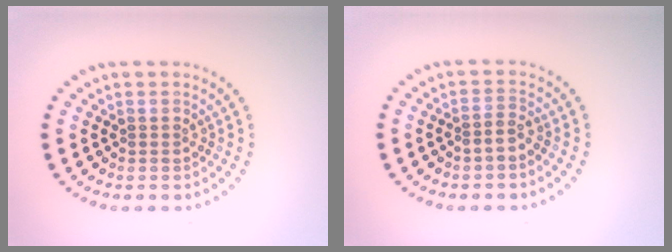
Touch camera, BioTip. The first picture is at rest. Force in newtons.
{"total": 1.2, "press": 0.9, "slide": 0.8}